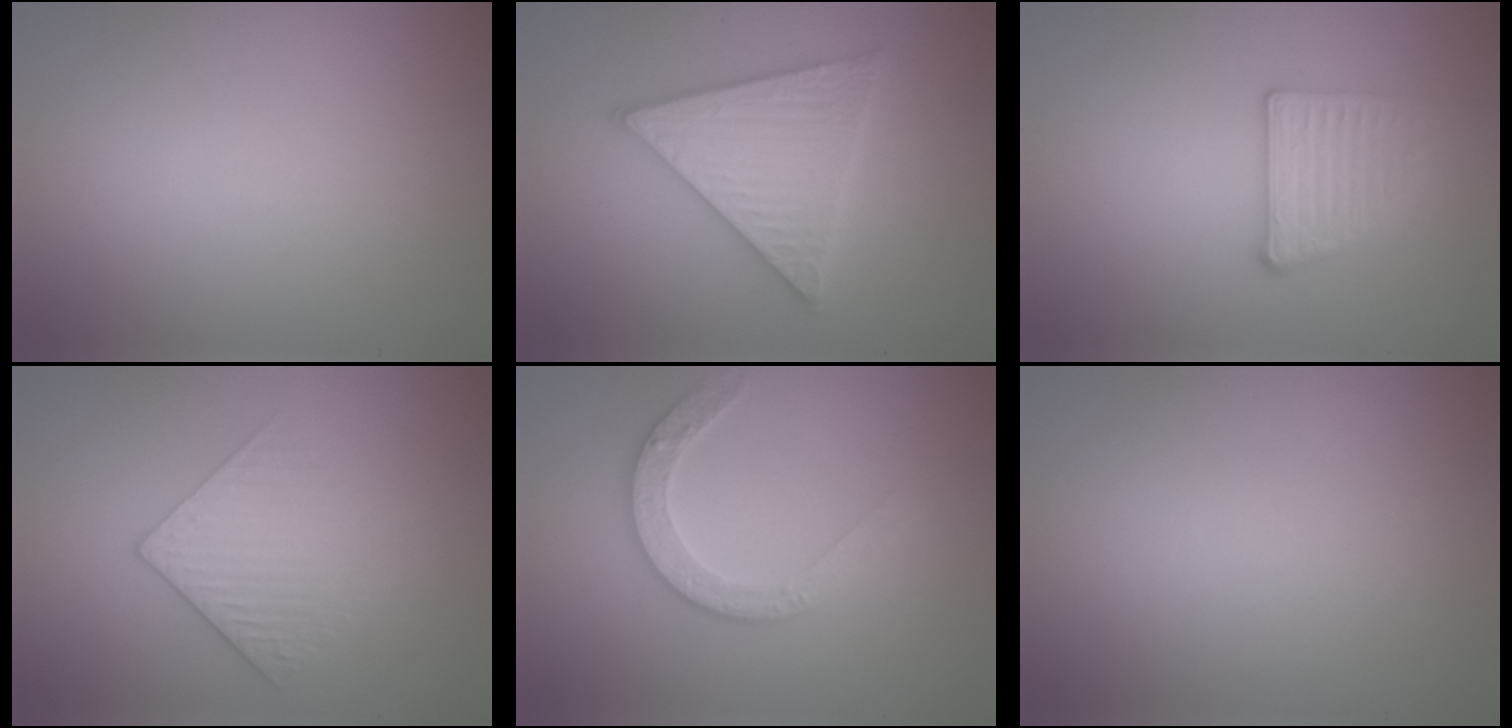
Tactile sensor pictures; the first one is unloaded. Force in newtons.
{"total": 5.6, "press": 5.6, "slide": 0.7}
{"total": 2.7, "press": 2.5, "slide": 1.2}
{"total": 2.9, "press": 2.6, "slide": 1.4}
{"total": 2.9, "press": 2.8, "slide": 0.8}
{"total": 0.0}